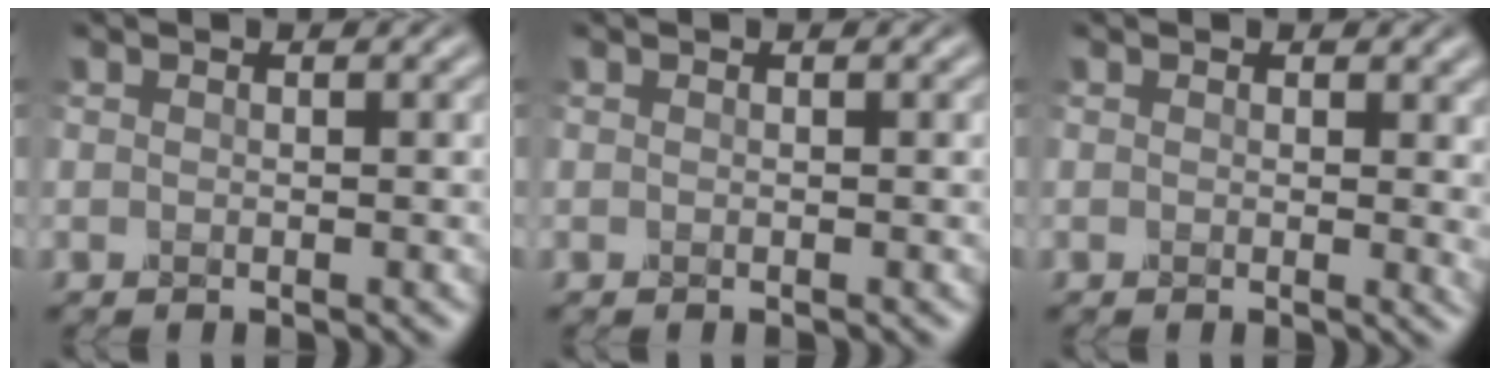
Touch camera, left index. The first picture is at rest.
{"total": 0.0}
{"total": 2.7, "force": [0.1, 1.6, 2.2], "torque": [-0.022, 0.000, -0.001]}